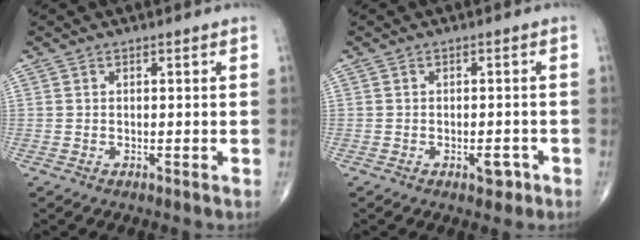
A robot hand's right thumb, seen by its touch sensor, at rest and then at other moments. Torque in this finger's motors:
{"motor_torque": [2.46, 1.58, 1.62, -0.92, 0.62]}